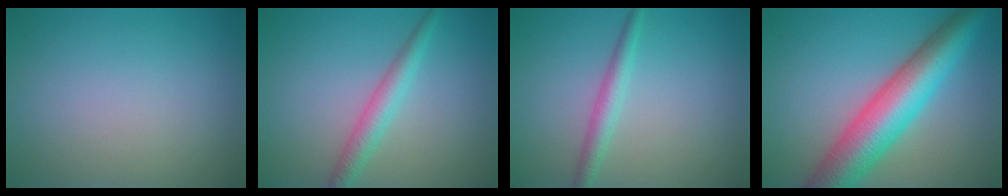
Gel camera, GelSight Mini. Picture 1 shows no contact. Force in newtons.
{"total": 2.7, "press": 2.7, "slide": 0.1}
{"total": 2.1, "press": 2.1, "slide": 0.1}
{"total": 9.5, "press": 9.5, "slide": 0.1}